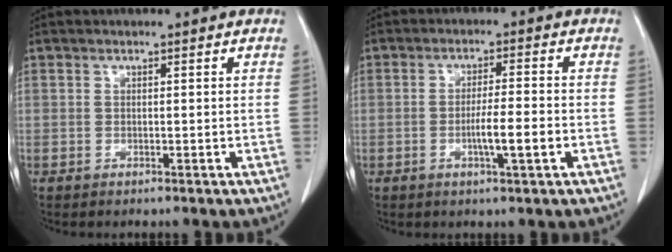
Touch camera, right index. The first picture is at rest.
{"total": 5.5, "force": [-1.6, 0.1, 5.2], "torque": [-0.087, -0.005, -0.028]}